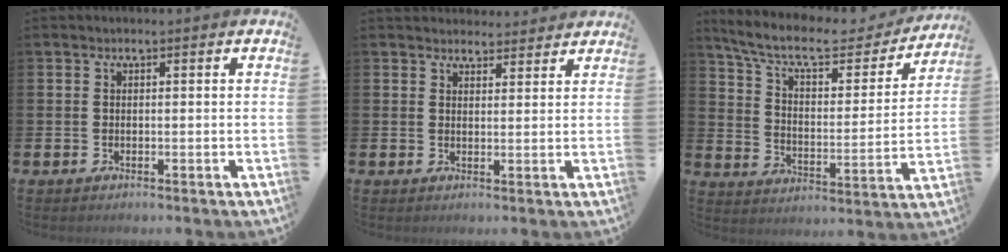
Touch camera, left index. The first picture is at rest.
{"total": 3.1, "force": [3.0, 0.8, -0.2], "torque": [0.006, -0.014, 0.053]}
{"total": 9.9, "force": [8.5, 2.8, 4.4], "torque": [-0.112, -0.052, 0.141]}